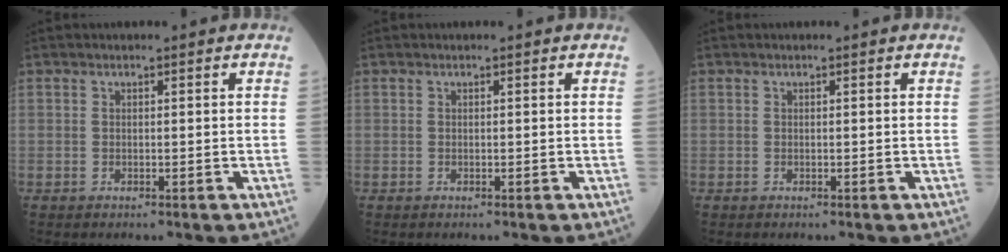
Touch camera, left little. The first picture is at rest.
{"total": 0.0}
{"total": 0.0}